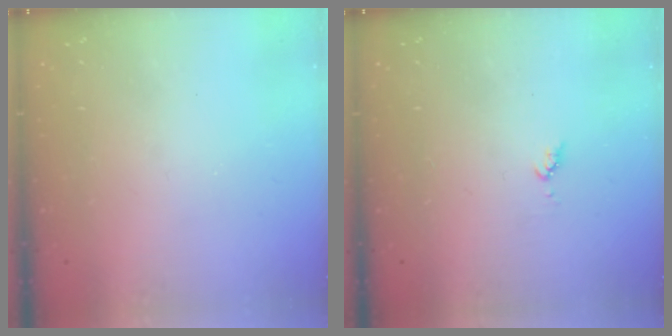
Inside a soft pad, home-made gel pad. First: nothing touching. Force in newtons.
{"total": 4.4, "press": 4.3, "slide": 0.4}